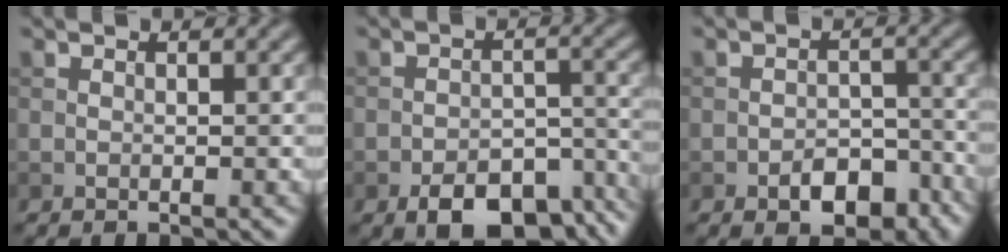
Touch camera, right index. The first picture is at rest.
{"total": 8.9, "force": [-6.0, 4.3, 5.1], "torque": [-0.065, -0.014, -0.089]}
{"total": 4.4, "force": [-2.6, 2.4, 2.6], "torque": [-0.034, 0.002, -0.039]}